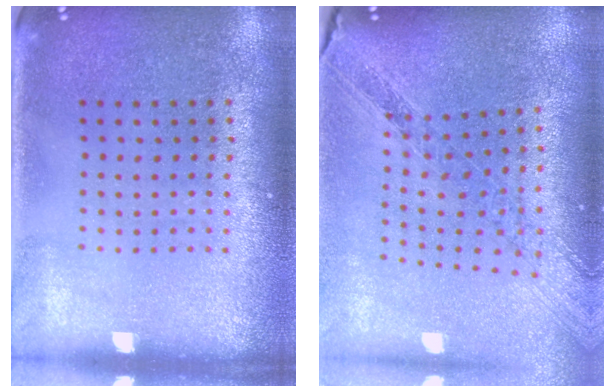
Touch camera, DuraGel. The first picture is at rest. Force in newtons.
{"total": 1.3, "press": 1.3, "slide": 0.4}